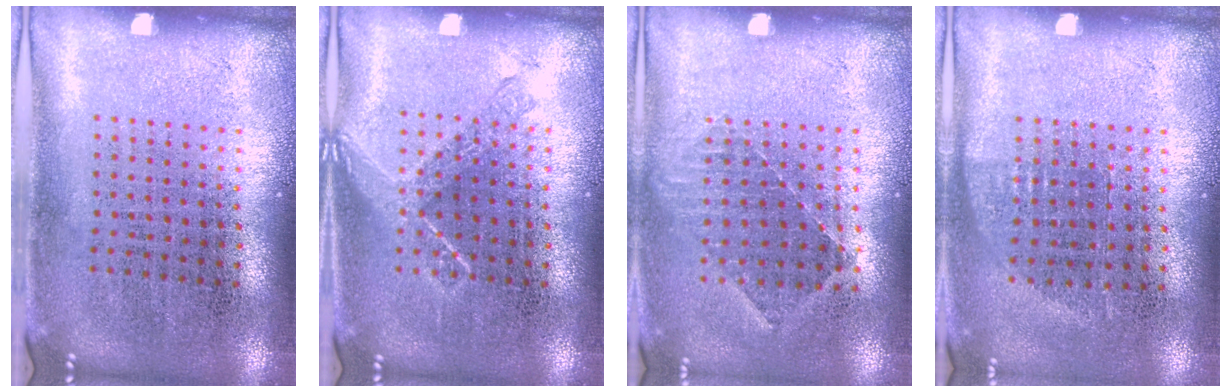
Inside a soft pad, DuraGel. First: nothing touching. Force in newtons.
{"total": 1.9, "press": 1.8, "slide": 0.4}
{"total": 0.8, "press": 0.8, "slide": 0.2}
{"total": 0.6, "press": 0.6, "slide": 0.3}